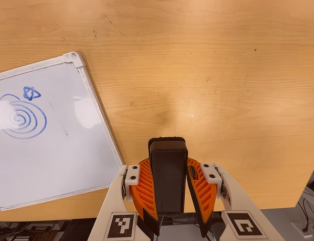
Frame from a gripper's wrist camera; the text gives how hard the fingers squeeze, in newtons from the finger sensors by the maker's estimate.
{"total": 11.3, "left": 9.3, "right": 13.3}